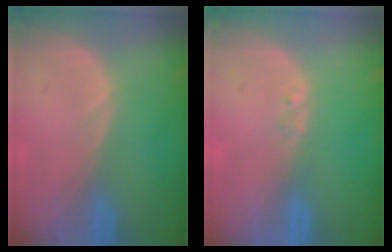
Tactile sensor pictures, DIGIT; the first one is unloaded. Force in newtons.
{"total": 0.6, "press": 0.6, "slide": 0.1}